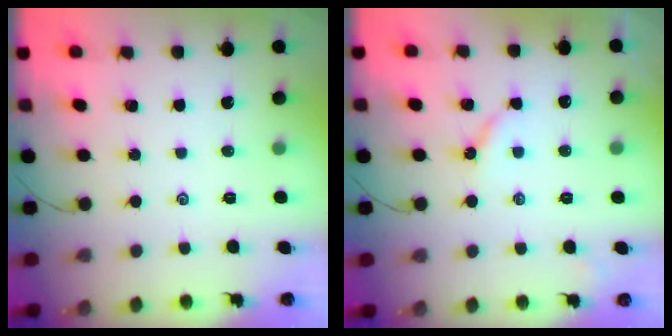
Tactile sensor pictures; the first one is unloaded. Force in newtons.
{"total": 4.4, "press": 4.4, "slide": 0.4}